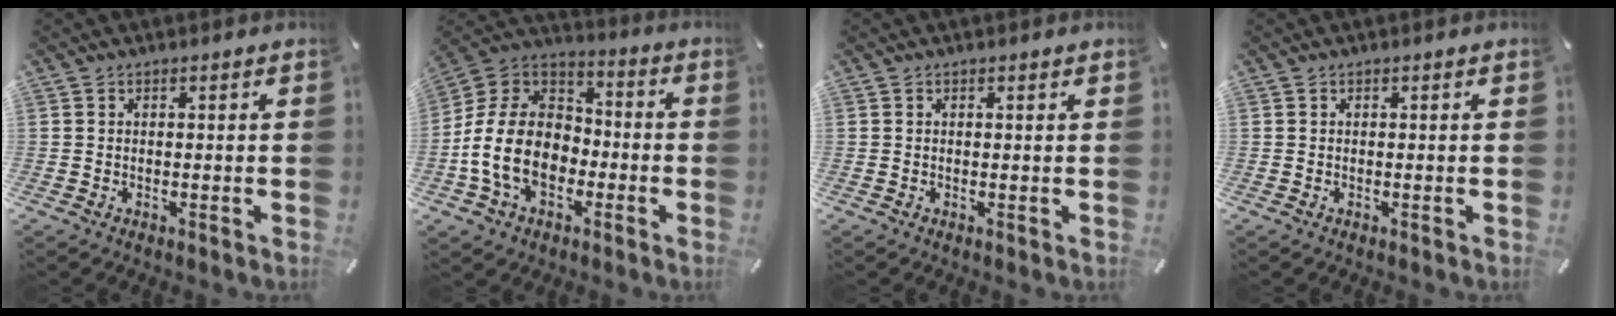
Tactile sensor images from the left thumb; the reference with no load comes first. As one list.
[{"total": 15.6, "force": [-5.0, 11.8, 8.8], "torque": [-0.210, 0.030, -0.094]}, {"total": 0.0}, {"total": 0.0}]